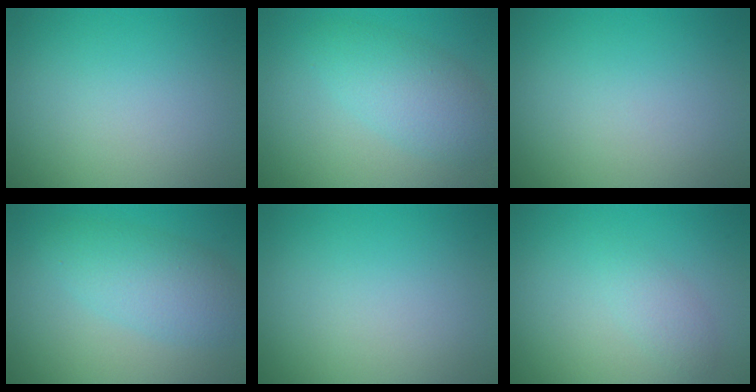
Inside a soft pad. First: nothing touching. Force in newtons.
{"total": 3.8, "press": 3.8, "slide": 0.2}
{"total": 0.0}
{"total": 3.9, "press": 3.9, "slide": 0.1}
{"total": 0.0}
{"total": 1.4, "press": 1.4, "slide": 0.1}